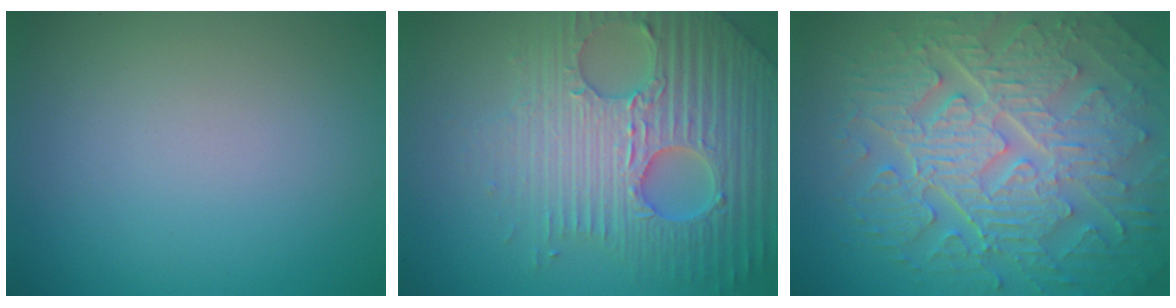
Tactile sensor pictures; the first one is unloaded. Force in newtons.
{"total": 7.2, "press": 7.0, "slide": 1.7}
{"total": 10.3, "press": 6.9, "slide": 7.7}